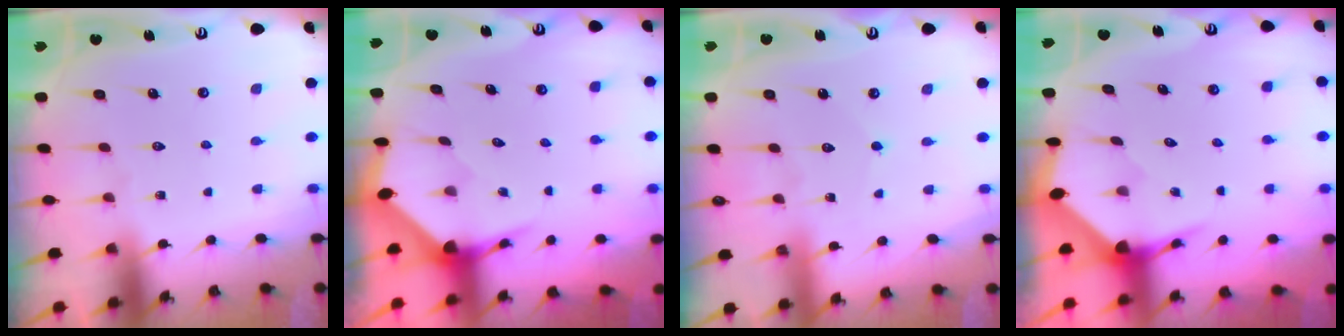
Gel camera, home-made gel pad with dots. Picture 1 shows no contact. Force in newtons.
{"total": 3.5, "press": 3.4, "slide": 0.4}
{"total": 2.1, "press": 2.1, "slide": 0.1}
{"total": 3.5, "press": 3.5, "slide": 0.4}